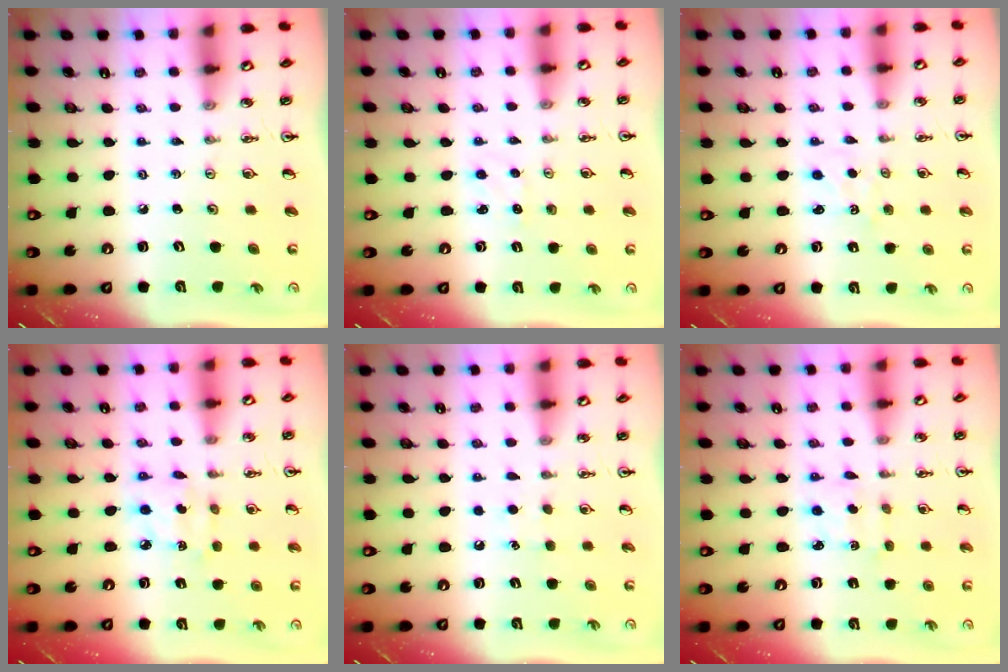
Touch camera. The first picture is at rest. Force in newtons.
{"total": 2.2, "press": 2.2, "slide": 0.3}
{"total": 1.5, "press": 1.4, "slide": 0.3}
{"total": 3.9, "press": 3.9, "slide": 0.1}
{"total": 5.3, "press": 5.3, "slide": 0.7}
{"total": 1.9, "press": 1.7, "slide": 0.8}